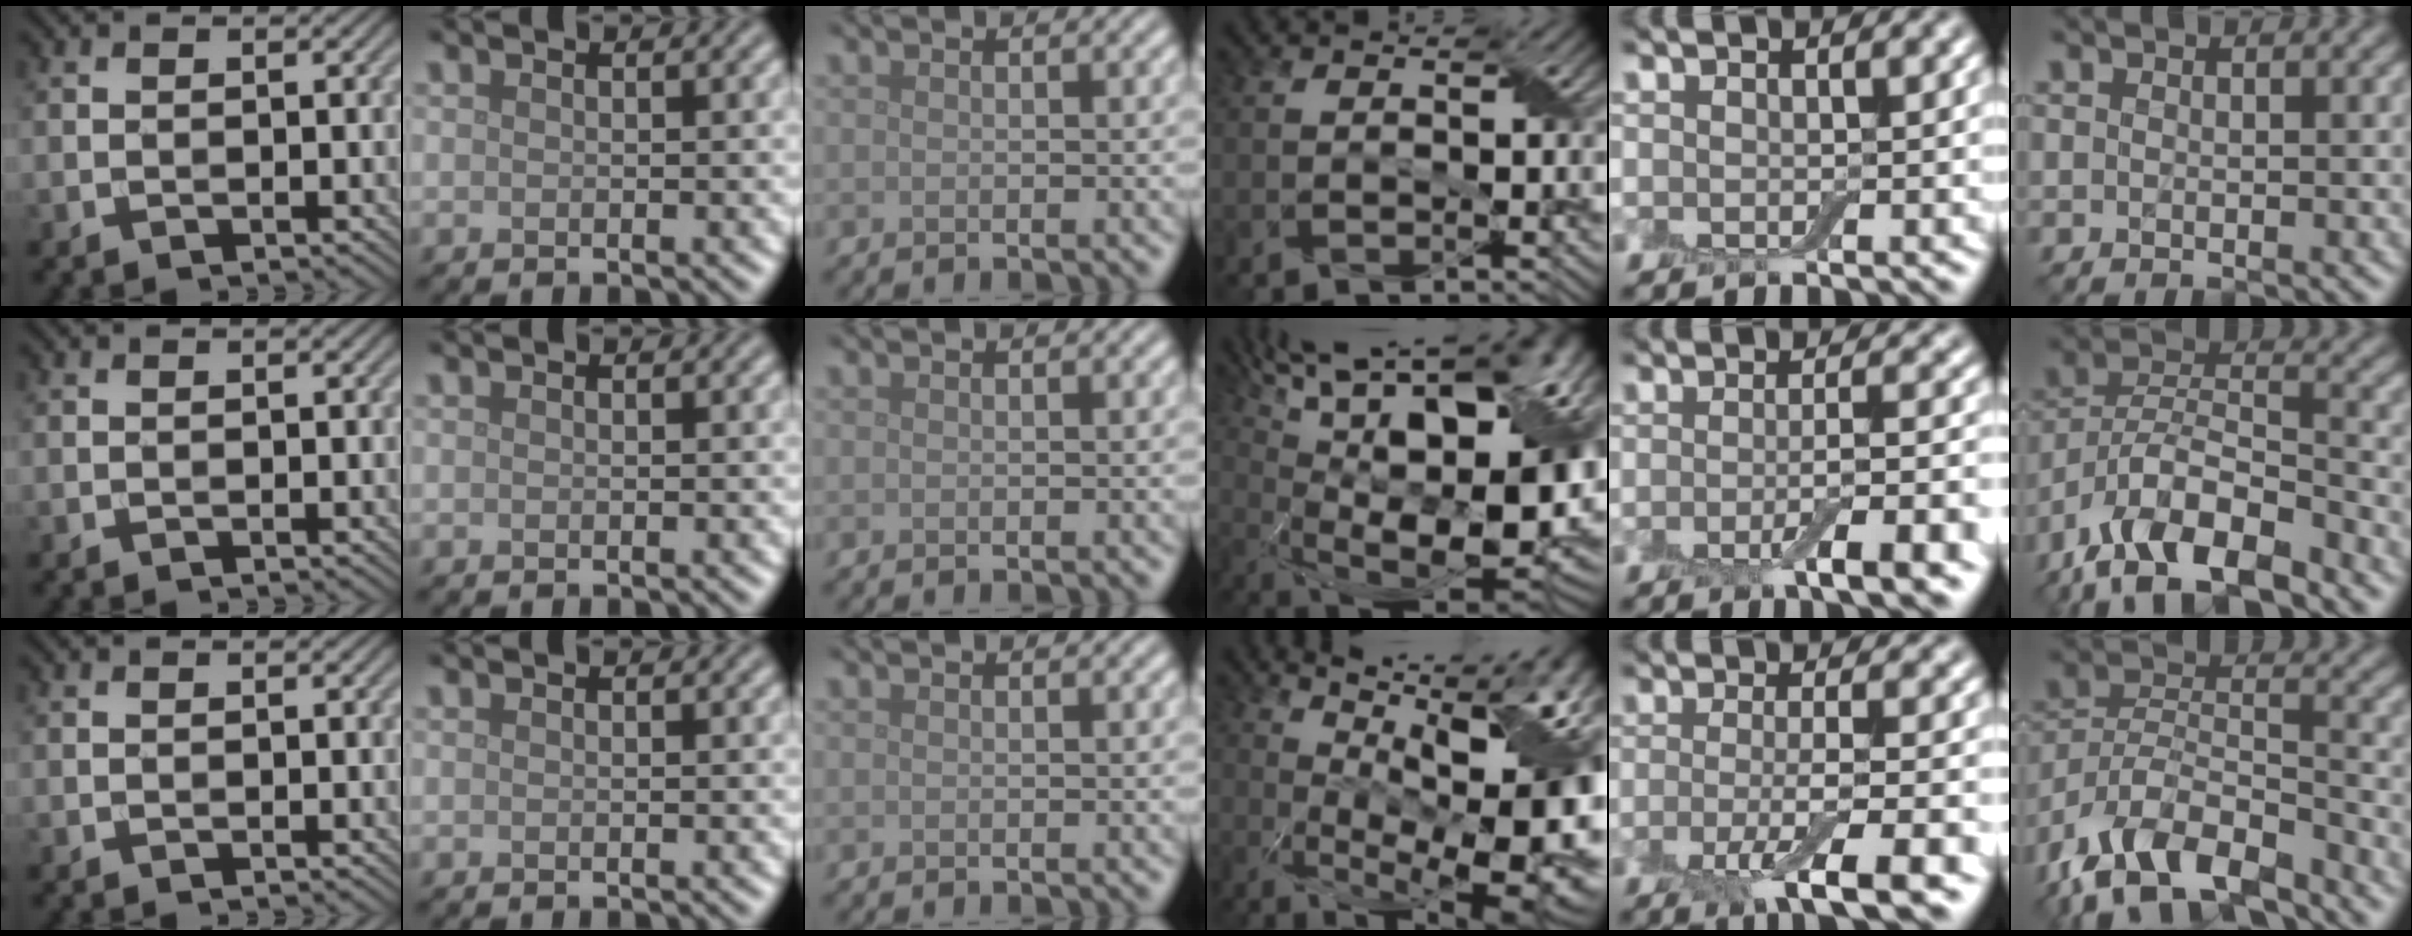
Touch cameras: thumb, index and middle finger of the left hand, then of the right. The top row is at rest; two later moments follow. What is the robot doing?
{"motion": "wrap", "object": "adhesive wrap"}